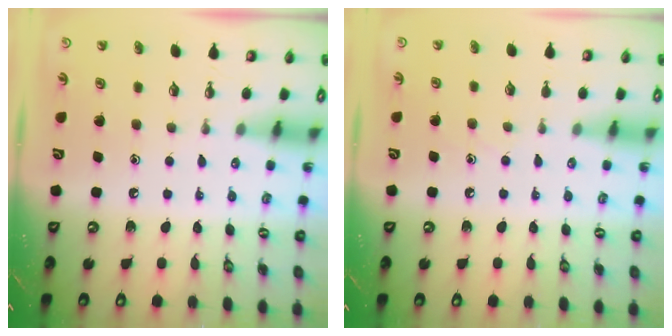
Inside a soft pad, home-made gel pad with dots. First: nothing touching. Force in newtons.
{"total": 5.9, "press": 5.9, "slide": 0.6}